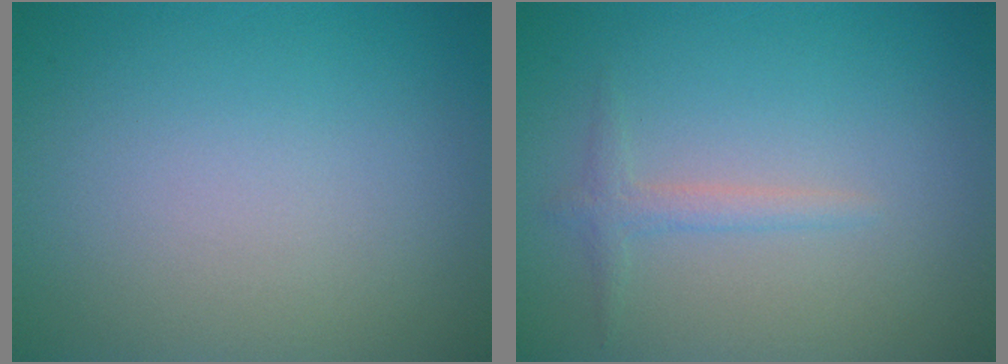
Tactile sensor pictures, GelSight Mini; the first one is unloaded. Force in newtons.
{"total": 1.3, "press": 1.3, "slide": 0.0}